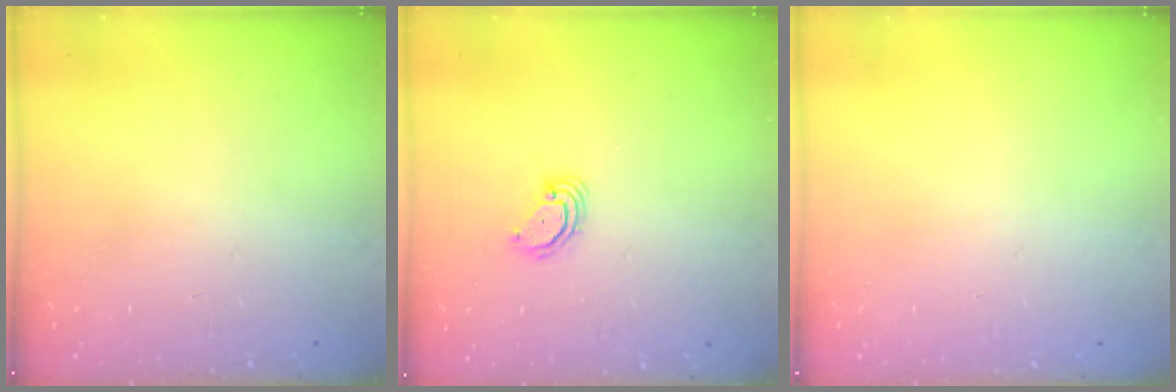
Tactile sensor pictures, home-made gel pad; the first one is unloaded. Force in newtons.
{"total": 3.1, "press": 3.1, "slide": 0.2}
{"total": 0.0}